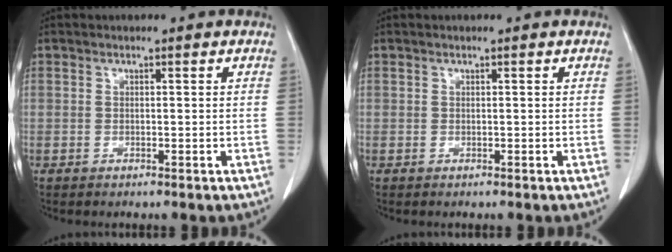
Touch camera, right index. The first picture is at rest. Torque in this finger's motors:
{"motor_torque": [0.23, -0.03, 0.02, 0.00]}